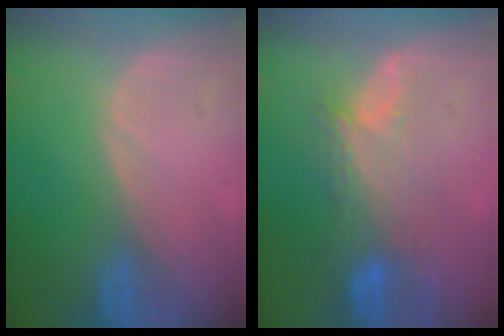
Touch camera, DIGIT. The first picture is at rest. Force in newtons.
{"total": 8.6, "press": 7.8, "slide": 3.6}